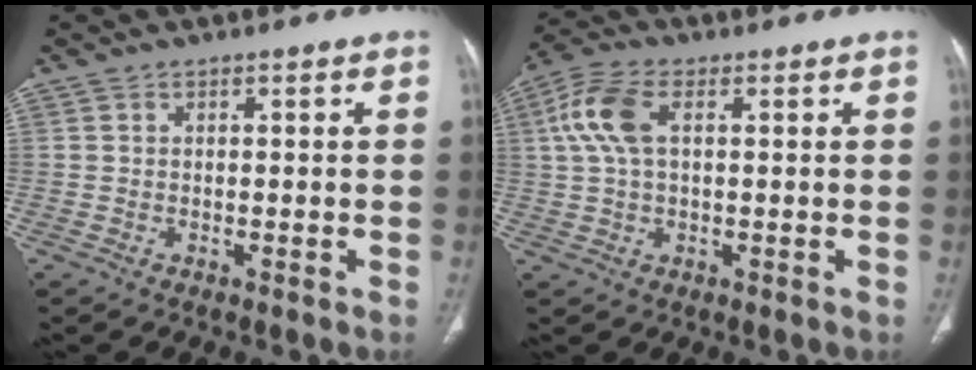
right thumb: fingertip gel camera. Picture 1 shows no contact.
{"total": 8.0, "force": [2.0, 4.1, 6.6], "torque": [-0.158, 0.020, 0.038]}